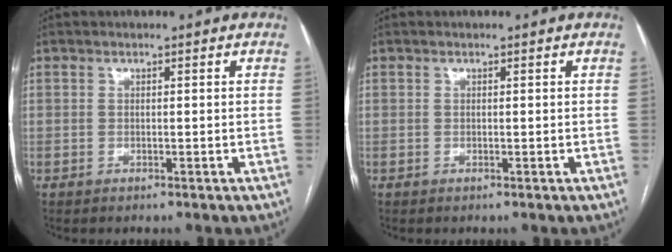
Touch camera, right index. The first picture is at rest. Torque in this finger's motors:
{"motor_torque": [0.00, 0.00, 0.00, 0.00]}